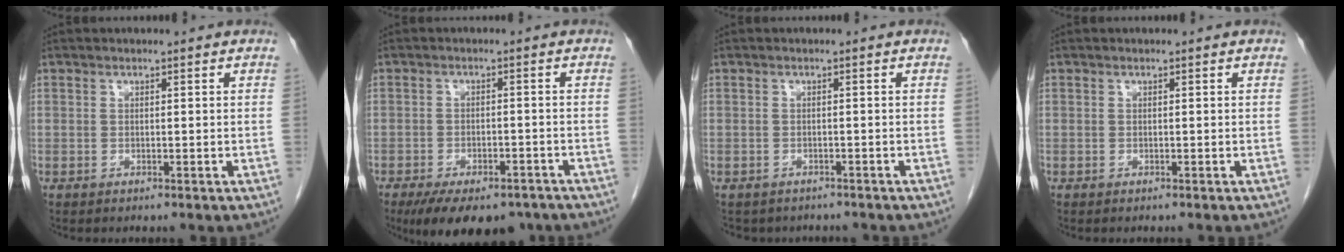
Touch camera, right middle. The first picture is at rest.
{"total": 13.0, "force": [-9.7, 5.7, 6.5], "torque": [-0.108, -0.006, -0.134]}
{"total": 4.5, "force": [-3.9, 2.2, 0.6], "torque": [-0.010, 0.005, -0.046]}
{"total": 0.0}